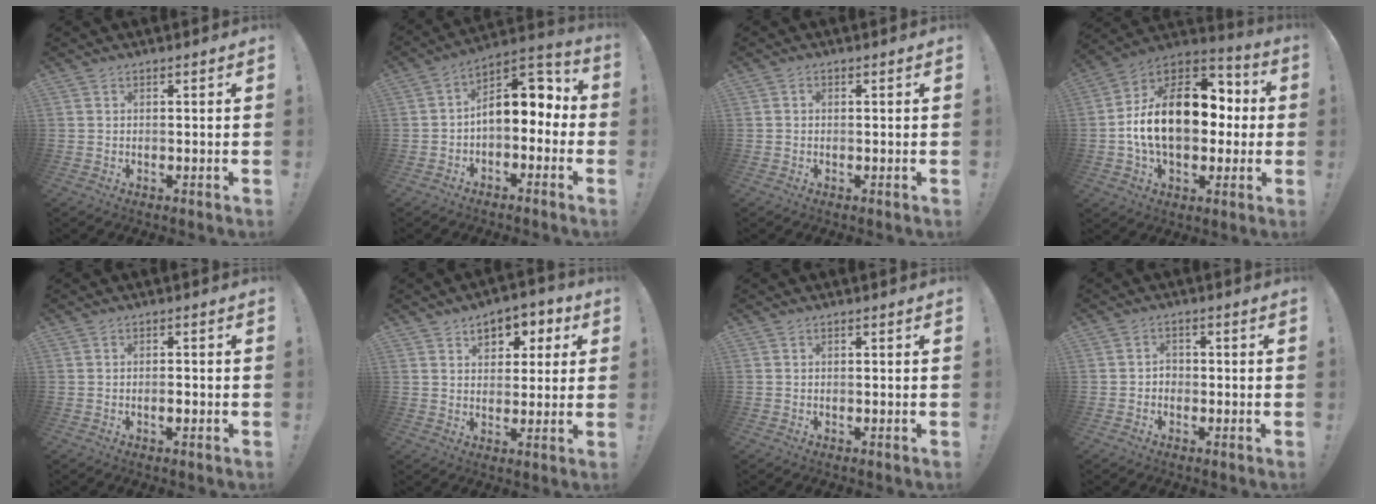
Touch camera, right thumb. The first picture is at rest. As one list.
[{"total": 11.0, "force": [1.5, 7.2, 8.2], "torque": [-0.102, -0.004, 0.030]}, {"total": 0.9, "force": [-0.1, 0.8, 0.3], "torque": [-0.013, 0.007, -0.001]}, {"total": 22.4, "force": [0.5, 14.5, 17.0], "torque": [-0.274, 0.013, 0.019]}, {"total": 1.8, "force": [-0.9, 0.6, 1.5], "torque": [-0.015, -0.002, -0.016]}, {"total": 7.4, "force": [3.3, 5.6, 3.6], "torque": [-0.041, -0.018, 0.058]}, {"total": 0.0}, {"total": 2.4, "force": [-1.1, 1.8, 1.1], "torque": [-0.021, 0.008, -0.021]}]